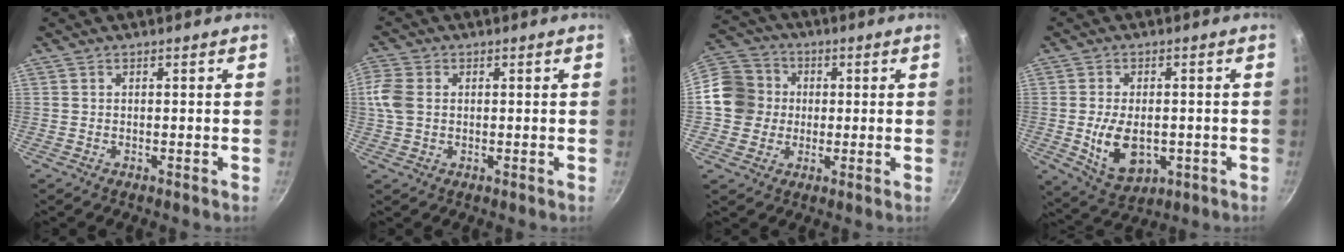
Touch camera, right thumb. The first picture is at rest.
{"total": 5.6, "force": [0.6, 4.2, 3.7], "torque": [-0.080, 0.008, 0.007]}
{"total": 12.5, "force": [0.2, 11.5, 4.9], "torque": [-0.067, 0.031, -0.011]}
{"total": 10.3, "force": [-1.6, 6.4, 7.9], "torque": [-0.123, -0.005, -0.011]}